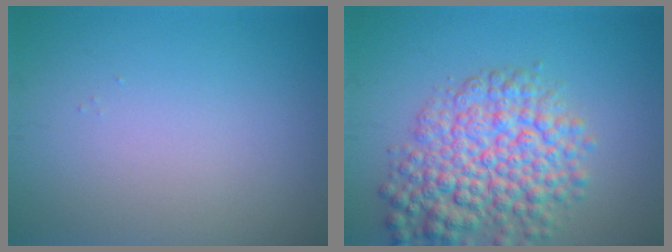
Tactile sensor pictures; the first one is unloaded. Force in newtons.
{"total": 7.7, "press": 7.7, "slide": 0.2}